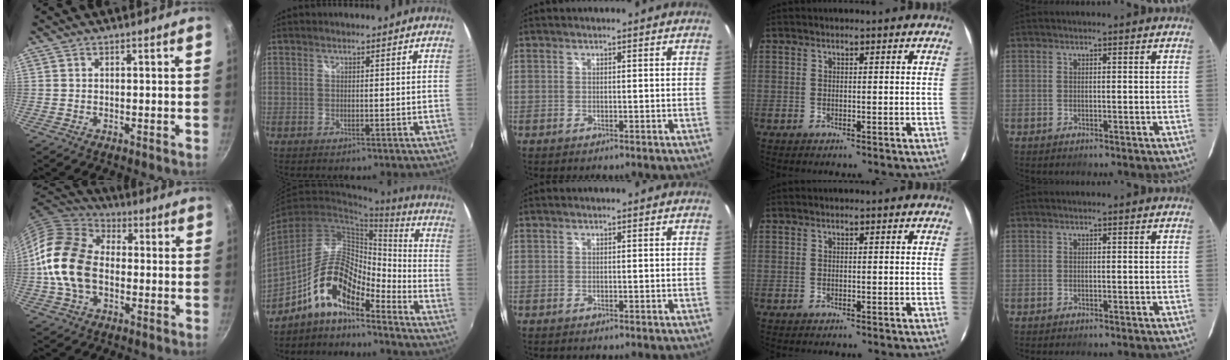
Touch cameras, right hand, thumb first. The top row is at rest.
{"thumb": {"total": 16.3, "force": [-1.3, 11.3, 11.6], "torque": [-0.199, 0.027, -0.040]}, "index": {"total": 13.3, "force": [-9.1, 4.4, 8.6], "torque": [-0.163, 0.016, -0.175]}}